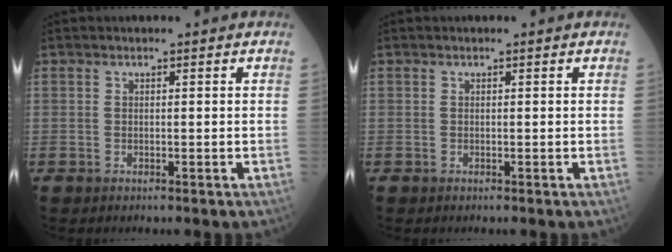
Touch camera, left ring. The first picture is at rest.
{"total": 0.0}